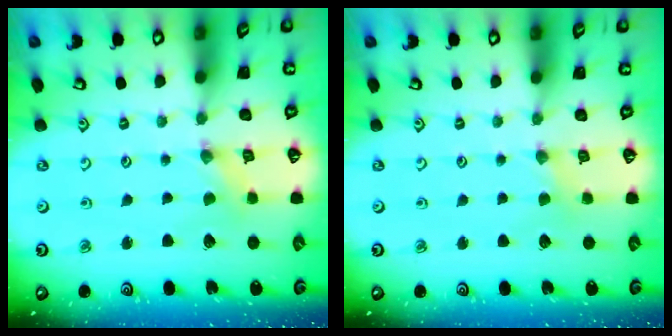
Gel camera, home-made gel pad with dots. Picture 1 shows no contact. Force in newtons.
{"total": 1.8, "press": 1.7, "slide": 0.4}